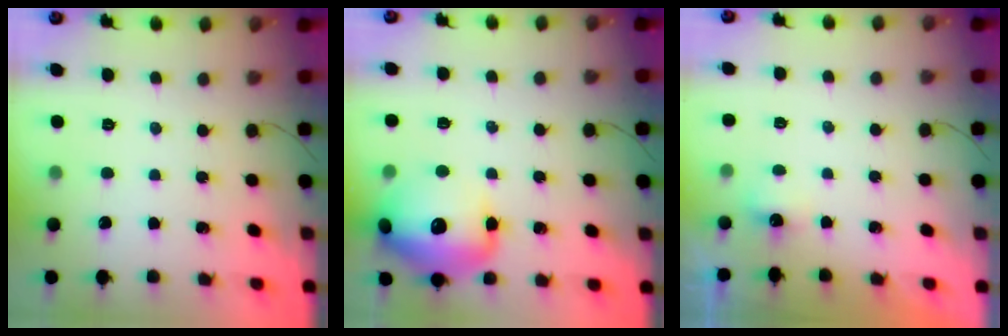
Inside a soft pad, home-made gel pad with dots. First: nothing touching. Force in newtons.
{"total": 16.7, "press": 16.3, "slide": 3.3}
{"total": 2.2, "press": 2.2, "slide": 0.5}